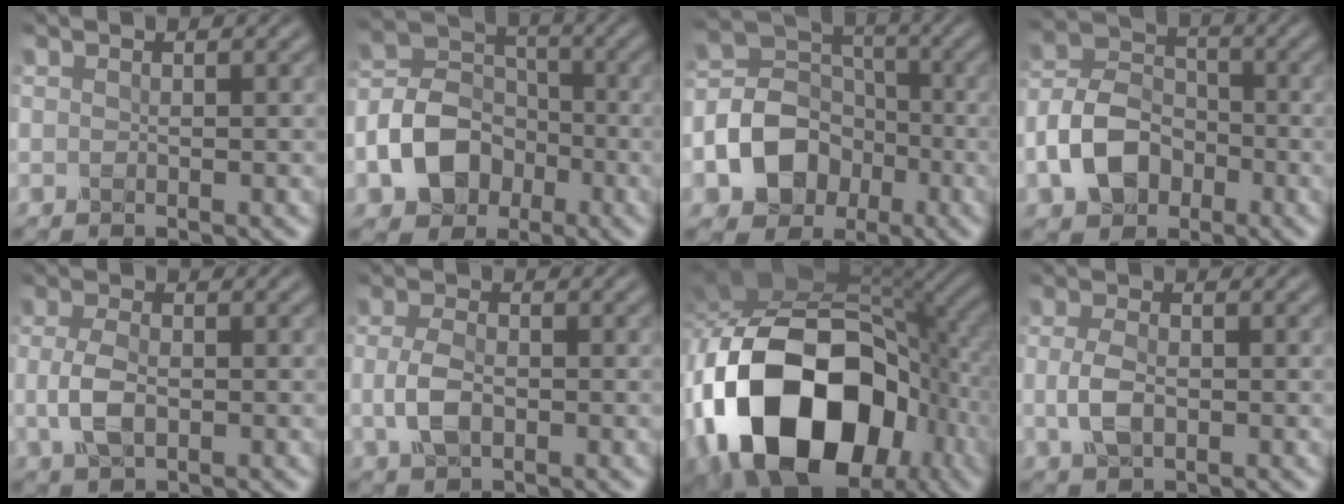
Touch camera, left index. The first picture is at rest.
{"total": 7.4, "force": [-3.0, 5.5, 4.0], "torque": [-0.074, -0.001, -0.065]}
{"total": 8.9, "force": [-3.3, 7.1, 4.1], "torque": [-0.084, 0.000, -0.078]}
{"total": 5.9, "force": [-2.5, 4.1, 3.4], "torque": [-0.070, 0.008, -0.056]}
{"total": 3.0, "force": [-0.4, 1.5, 2.6], "torque": [-0.067, 0.002, -0.005]}
{"total": 2.9, "force": [-0.5, 1.5, 2.4], "torque": [-0.064, 0.002, -0.010]}
{"total": 18.0, "force": [-5.0, 11.7, 12.7], "torque": [-0.247, -0.014, -0.081]}
{"total": 2.6, "force": [-0.4, 1.4, 2.2], "torque": [-0.058, 0.002, -0.006]}